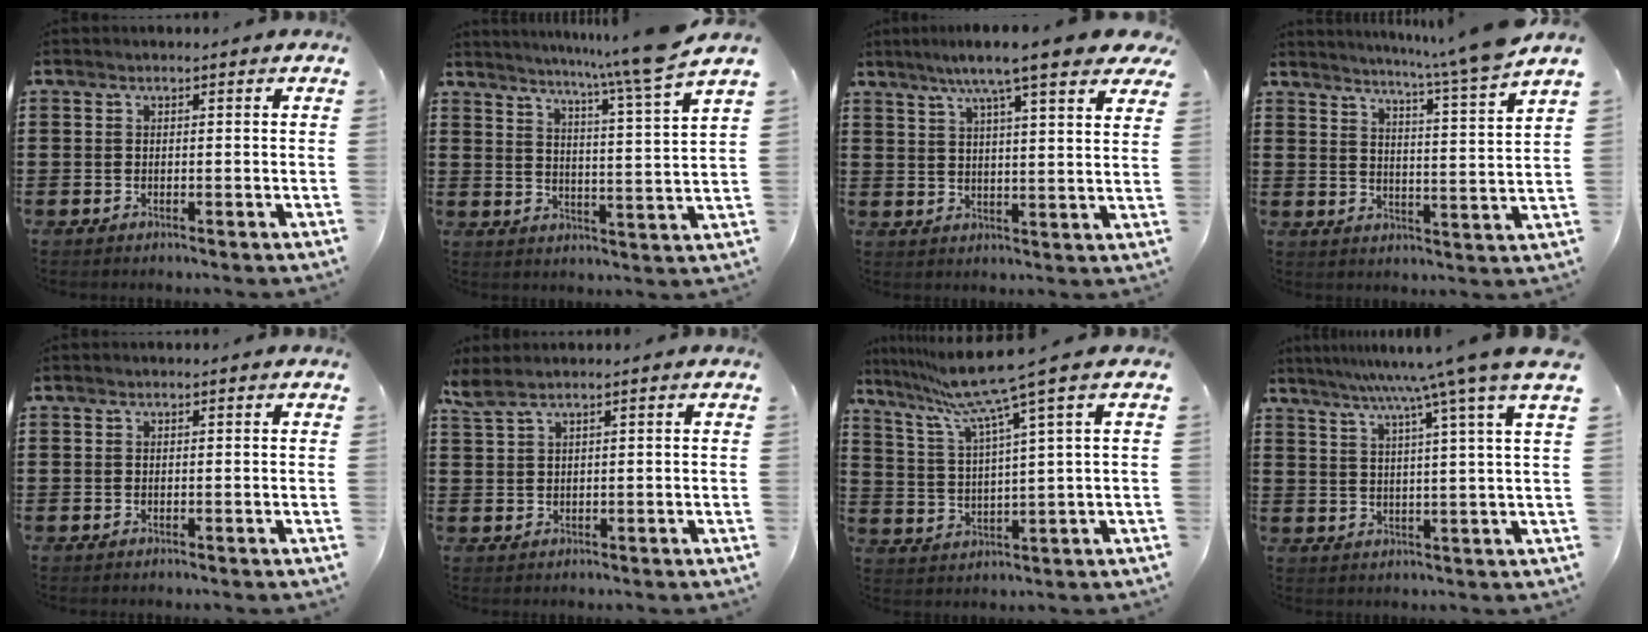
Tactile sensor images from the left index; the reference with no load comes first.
{"total": 7.6, "force": [6.4, -1.5, 3.8], "torque": [-0.080, -0.047, 0.101]}
{"total": 8.3, "force": [6.4, 0.3, 5.2], "torque": [-0.112, -0.016, 0.107]}
{"total": 6.7, "force": [5.8, -1.8, 2.8], "torque": [-0.067, -0.041, 0.091]}
{"total": 0.0}
{"total": 1.9, "force": [1.3, 0.4, 1.4], "torque": [-0.031, 0.000, 0.023]}
{"total": 9.5, "force": [6.5, -1.0, 6.9], "torque": [-0.163, -0.037, 0.104]}
{"total": 8.3, "force": [6.1, -1.8, 5.3], "torque": [-0.117, -0.030, 0.095]}